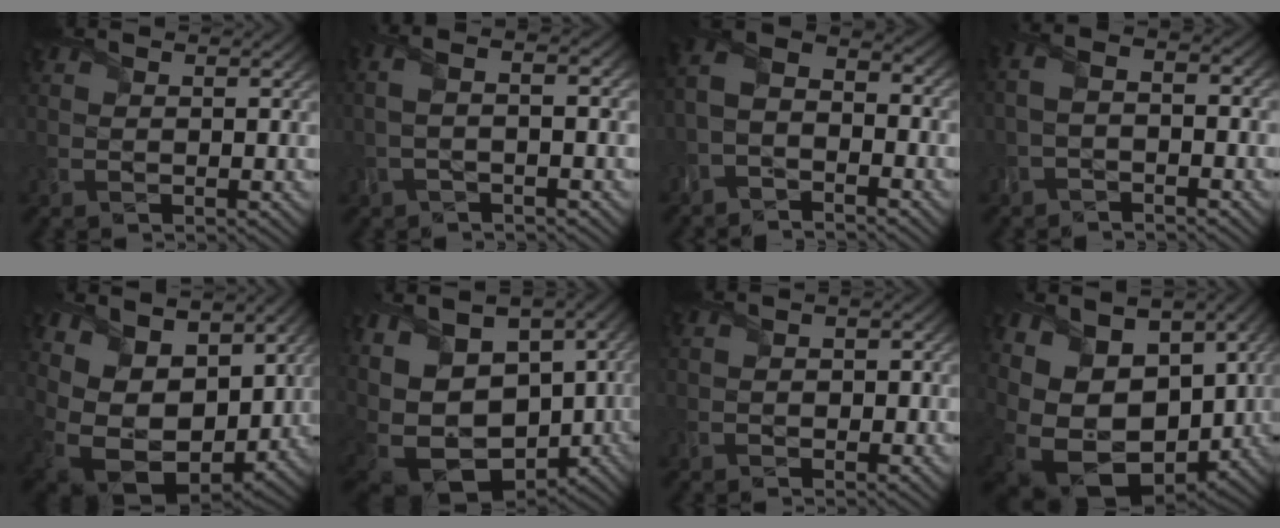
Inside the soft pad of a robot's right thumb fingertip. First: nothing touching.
{"total": 4.1, "force": [-0.9, 0.9, 3.9], "torque": [-0.085, 0.007, -0.021]}
{"total": 5.7, "force": [-3.8, 2.7, 3.4], "torque": [-0.075, 0.000, -0.089]}
{"total": 3.6, "force": [-1.8, 1.4, 2.8], "torque": [-0.067, 0.007, -0.042]}
{"total": 12.4, "force": [1.5, 9.1, 8.3], "torque": [-0.212, -0.035, 0.039]}
{"total": 19.1, "force": [-1.7, 14.4, 12.4], "torque": [-0.254, 0.014, -0.012]}
{"total": 2.2, "force": [-1.0, 1.5, 1.2], "torque": [-0.014, 0.002, -0.018]}
{"total": 15.8, "force": [-1.7, 12.4, 9.7], "torque": [-0.219, -0.045, -0.007]}